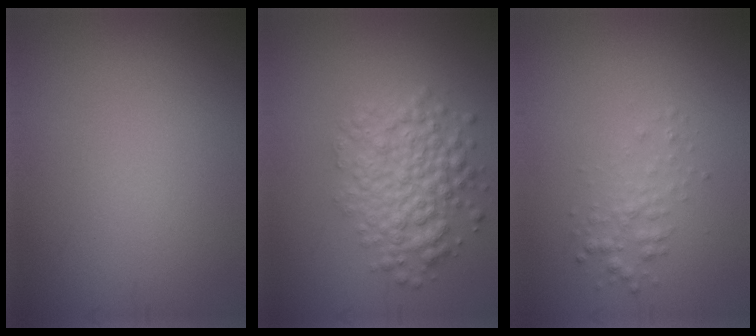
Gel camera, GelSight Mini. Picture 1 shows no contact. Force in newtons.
{"total": 5.1, "press": 5.1, "slide": 0.2}
{"total": 1.6, "press": 1.6, "slide": 0.0}